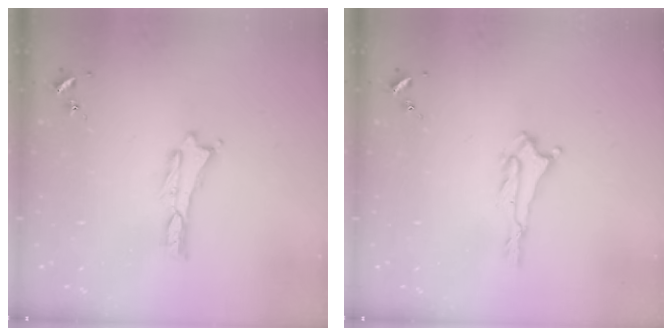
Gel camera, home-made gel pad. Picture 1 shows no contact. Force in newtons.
{"total": 0.8, "press": 0.8, "slide": 0.1}